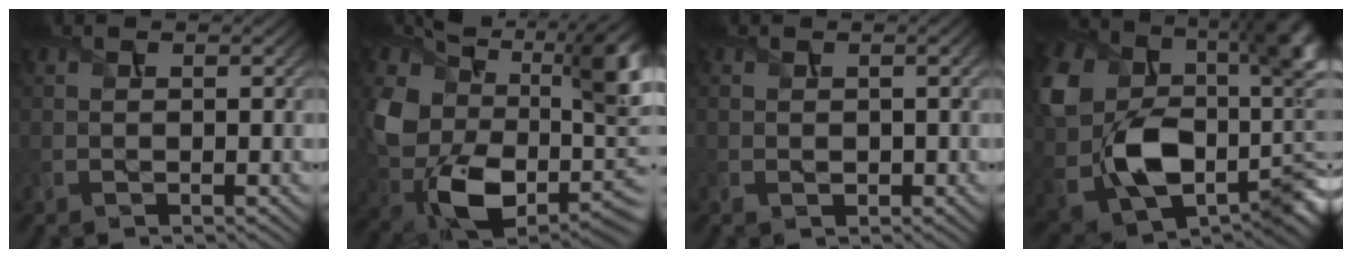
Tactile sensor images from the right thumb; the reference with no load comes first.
{"total": 17.9, "force": [3.8, 11.8, 13.0], "torque": [-0.266, -0.032, 0.083]}
{"total": 1.2, "force": [0.0, 0.9, 0.8], "torque": [-0.016, -0.002, 0.005]}
{"total": 18.1, "force": [-0.9, 12.6, 12.9], "torque": [-0.254, -0.043, -0.001]}